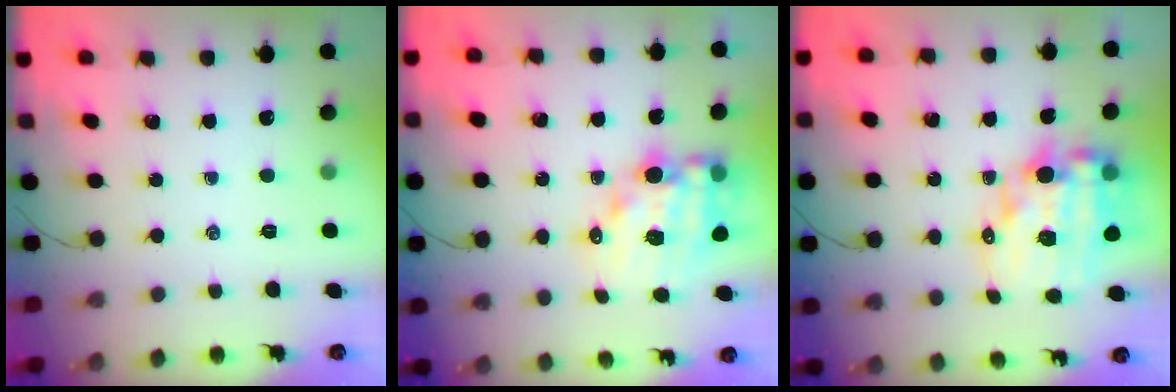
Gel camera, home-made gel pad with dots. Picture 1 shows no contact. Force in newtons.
{"total": 14.7, "press": 14.3, "slide": 3.5}
{"total": 16.3, "press": 16.0, "slide": 3.5}